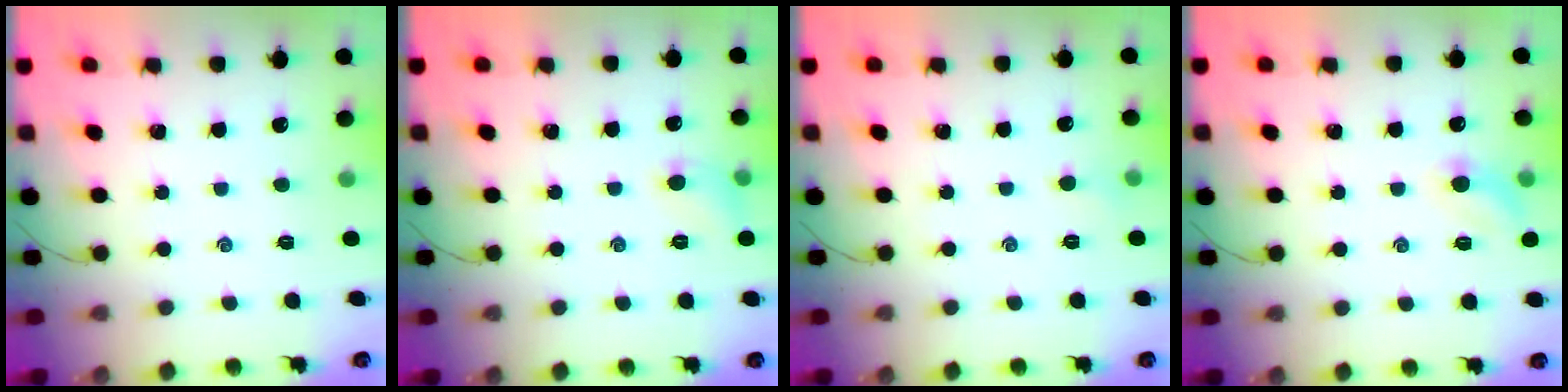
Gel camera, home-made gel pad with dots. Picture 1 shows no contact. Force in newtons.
{"total": 5.5, "press": 5.4, "slide": 1.2}
{"total": 2.6, "press": 2.5, "slide": 0.8}
{"total": 6.2, "press": 6.1, "slide": 1.2}